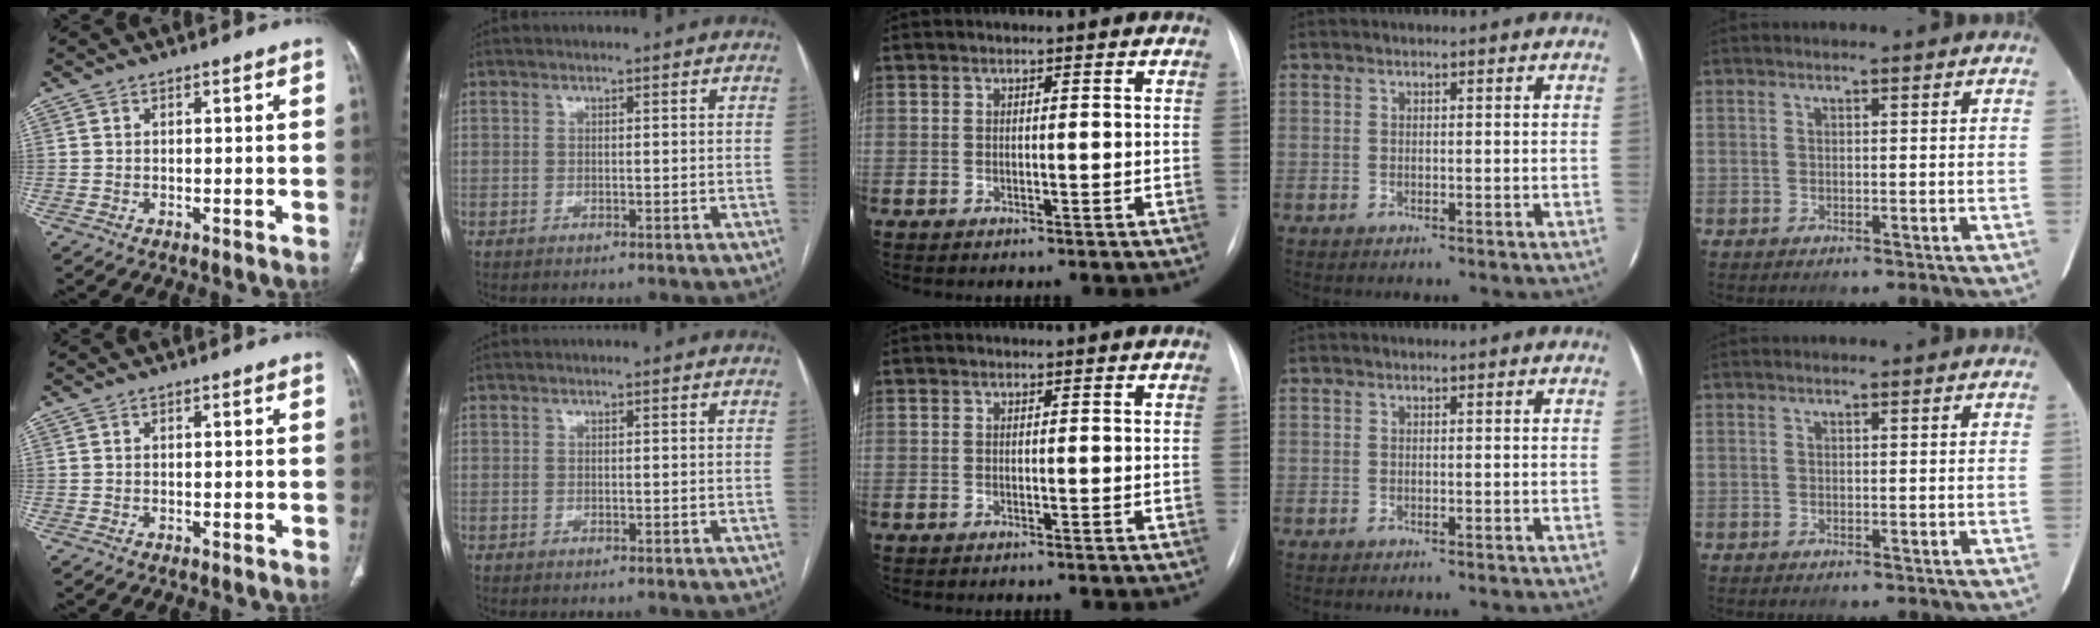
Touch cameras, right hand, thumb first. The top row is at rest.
{}